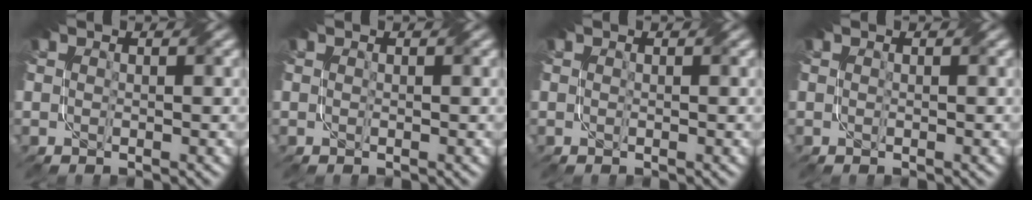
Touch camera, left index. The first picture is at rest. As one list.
[{"total": 0.0}, {"total": 0.0}, {"total": 0.0}]